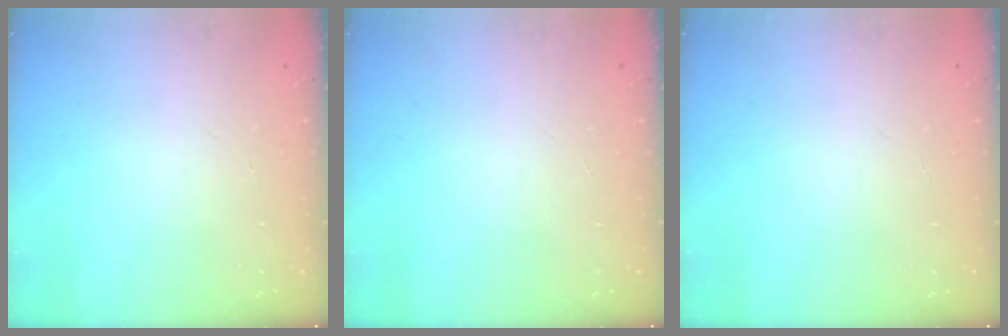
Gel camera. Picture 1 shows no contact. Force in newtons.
{"total": 0.0}
{"total": 0.0}